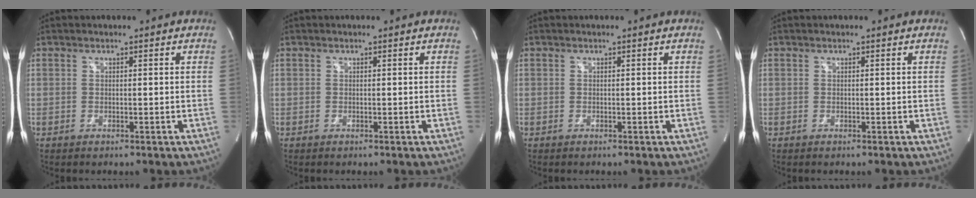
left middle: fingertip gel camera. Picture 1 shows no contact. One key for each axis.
{"total": 0.0}
{"total": 0.0}
{"total": 0.0}